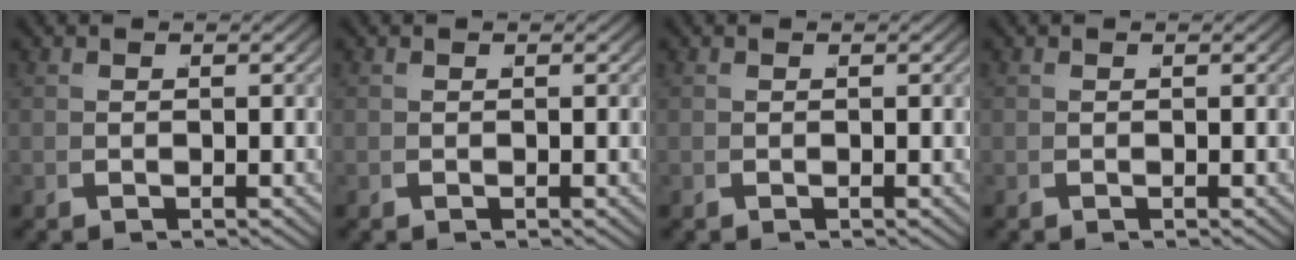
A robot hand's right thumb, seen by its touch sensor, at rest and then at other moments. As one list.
[{"total": 0.0}, {"total": 0.0}, {"total": 0.0}]